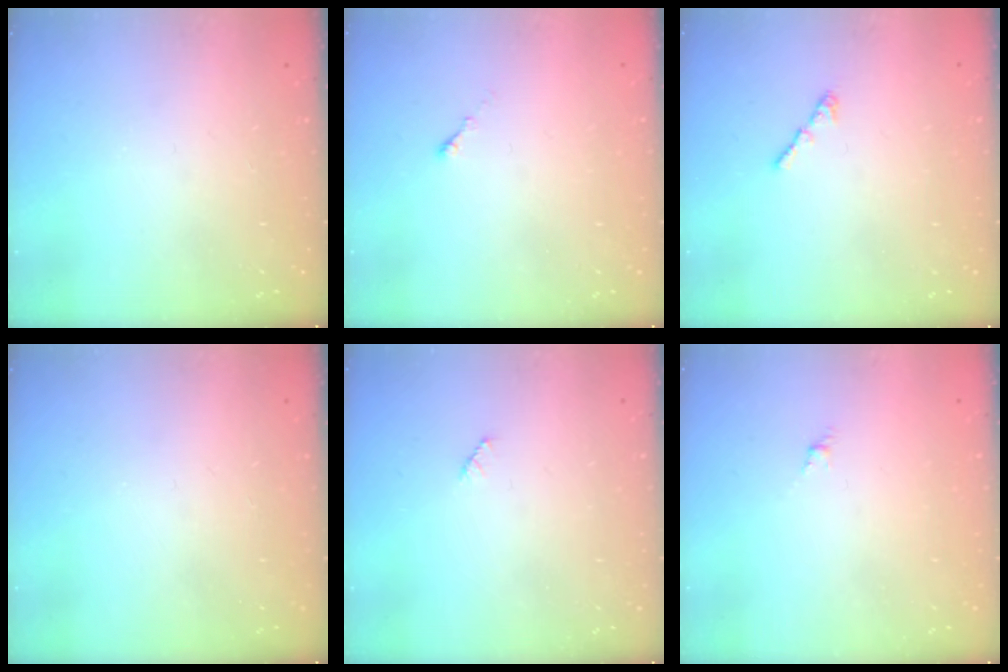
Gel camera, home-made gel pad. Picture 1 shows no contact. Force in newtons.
{"total": 0.0}
{"total": 1.3, "press": 1.2, "slide": 0.6}
{"total": 0.0}
{"total": 2.5, "press": 2.5, "slide": 0.3}
{"total": 1.1, "press": 1.0, "slide": 0.5}